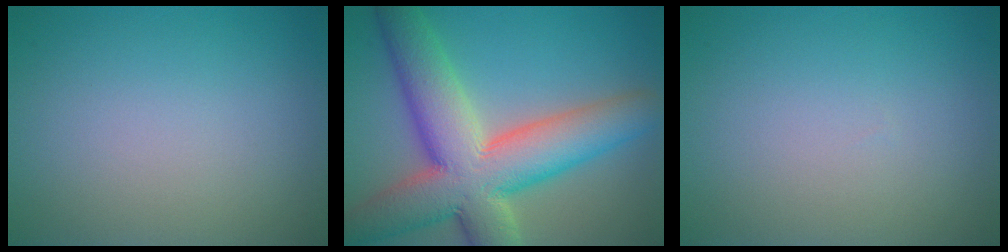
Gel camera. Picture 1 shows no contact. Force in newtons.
{"total": 12.1, "press": 12.1, "slide": 0.9}
{"total": 0.0}